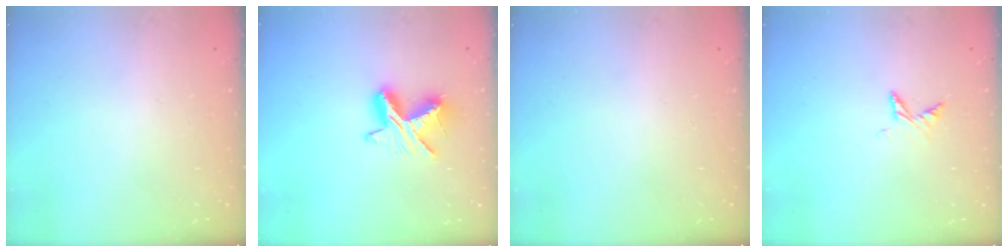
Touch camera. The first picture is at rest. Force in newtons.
{"total": 10.0, "press": 10.0, "slide": 0.2}
{"total": 0.0}
{"total": 5.6, "press": 5.6, "slide": 0.4}